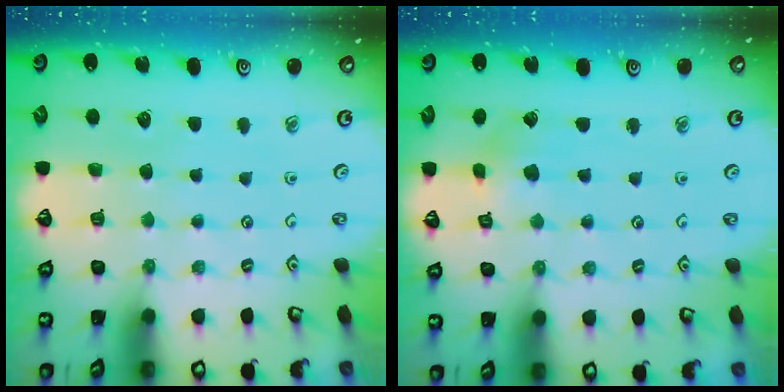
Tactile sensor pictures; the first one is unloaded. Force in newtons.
{"total": 3.2, "press": 3.2, "slide": 0.3}